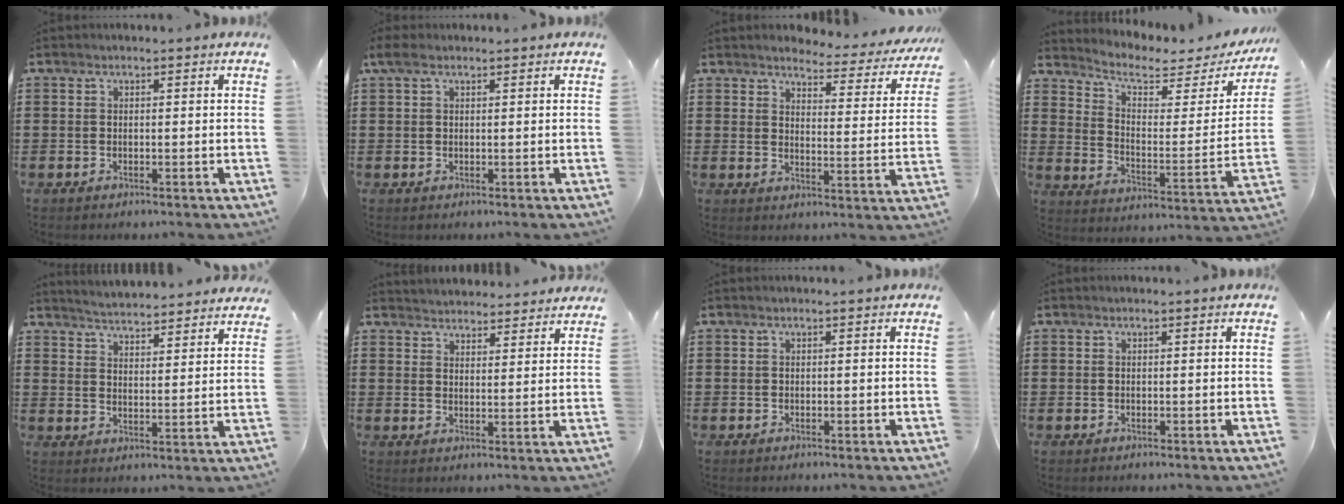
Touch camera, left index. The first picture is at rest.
{"total": 2.0, "force": [0.7, 0.9, 1.6], "torque": [-0.034, 0.006, 0.012]}
{"total": 3.4, "force": [3.3, 0.3, 0.8], "torque": [-0.029, -0.027, 0.050]}
{"total": 5.0, "force": [3.8, 2.0, 2.7], "torque": [-0.067, -0.026, 0.057]}
{"total": 4.3, "force": [4.3, -0.5, -0.1], "torque": [-0.019, -0.032, 0.073]}
{"total": 3.5, "force": [3.5, 0.1, -0.3], "torque": [-0.006, -0.017, 0.063]}
{"total": 0.0}
{"total": 0.0}